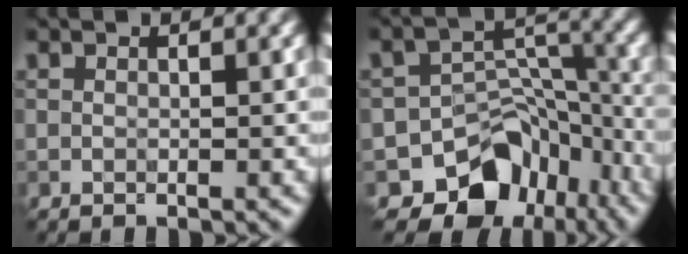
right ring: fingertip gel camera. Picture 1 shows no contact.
{"total": 9.0, "force": [-6.0, 6.0, 3.0], "torque": [-0.020, -0.002, -0.088]}